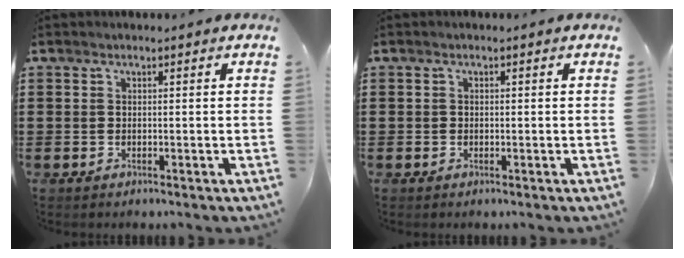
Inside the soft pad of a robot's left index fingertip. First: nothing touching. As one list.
[{"total": 0.6, "force": [-0.1, 0.5, 0.2], "torque": [-0.005, 0.003, -0.002]}]